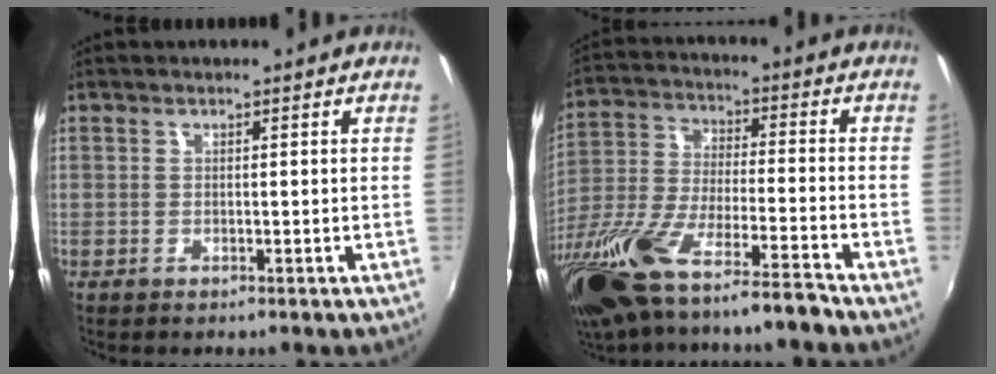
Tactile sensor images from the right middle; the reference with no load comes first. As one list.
[{"total": 20.3, "force": [-15.6, 2.4, 12.8], "torque": [-0.262, -0.054, -0.283]}]